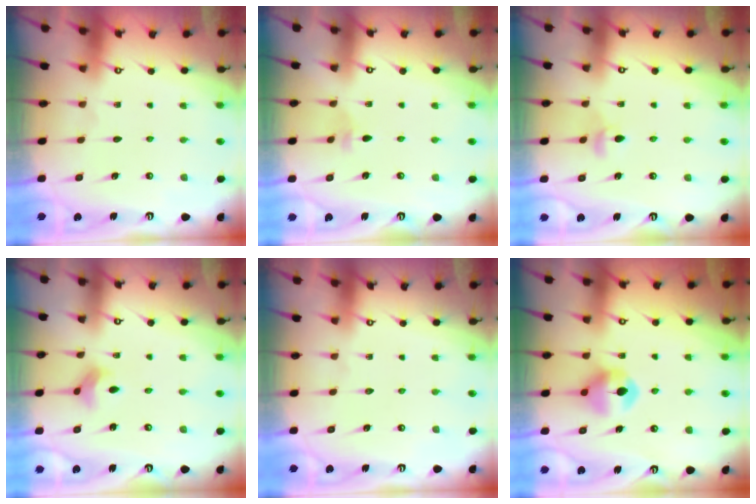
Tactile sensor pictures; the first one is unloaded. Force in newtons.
{"total": 2.2, "press": 2.2, "slide": 0.5}
{"total": 3.5, "press": 3.4, "slide": 0.6}
{"total": 3.4, "press": 3.3, "slide": 0.6}
{"total": 0.0}
{"total": 8.4, "press": 8.4, "slide": 0.3}